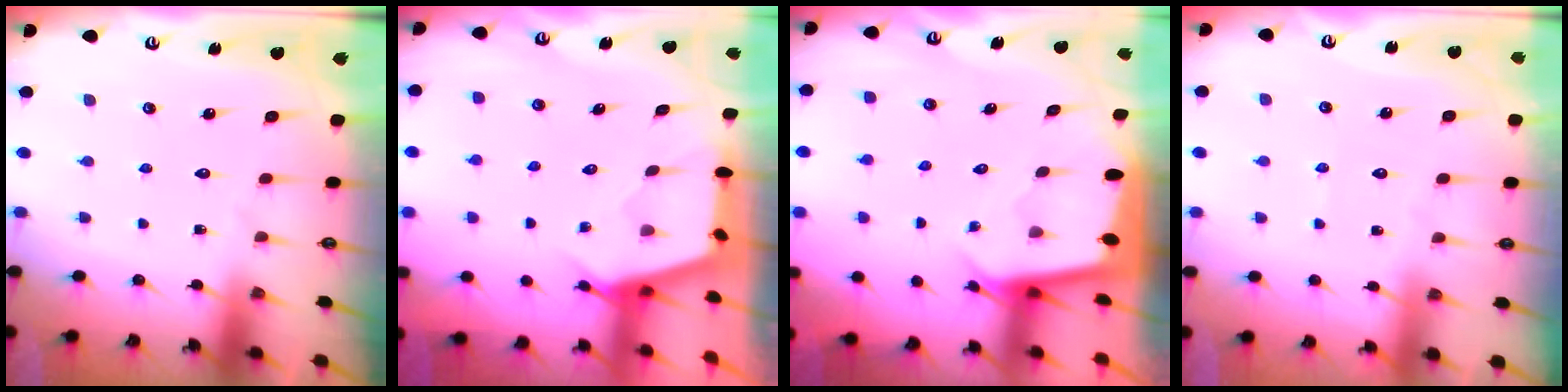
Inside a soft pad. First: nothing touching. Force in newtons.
{"total": 2.6, "press": 2.5, "slide": 0.4}
{"total": 2.5, "press": 2.5, "slide": 0.0}
{"total": 3.0, "press": 3.0, "slide": 0.2}